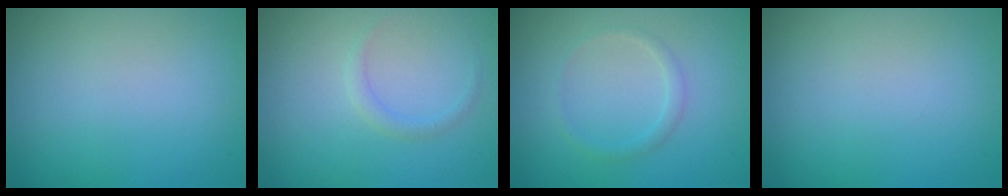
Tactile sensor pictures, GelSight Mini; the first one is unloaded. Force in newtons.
{"total": 1.1, "press": 1.1, "slide": 0.0}
{"total": 1.1, "press": 1.1, "slide": 0.0}
{"total": 0.0}